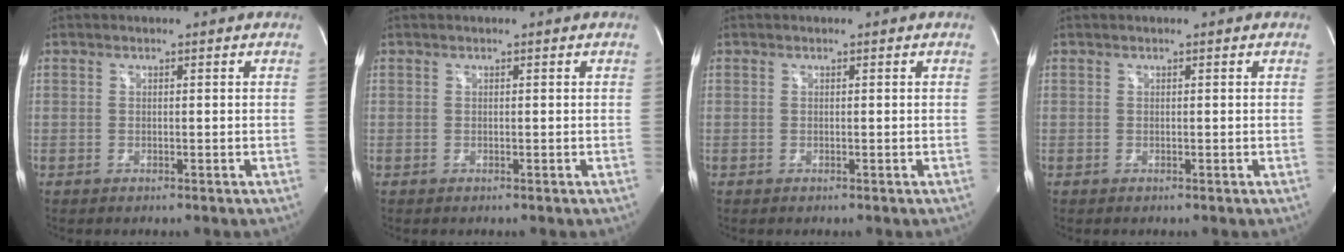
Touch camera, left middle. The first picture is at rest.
{"total": 0.0}
{"total": 0.0}
{"total": 0.0}